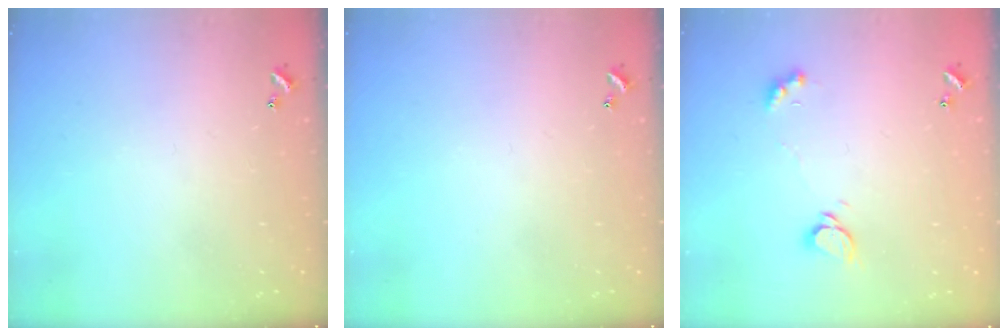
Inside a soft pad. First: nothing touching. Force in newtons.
{"total": 0.0}
{"total": 2.3, "press": 2.2, "slide": 0.3}